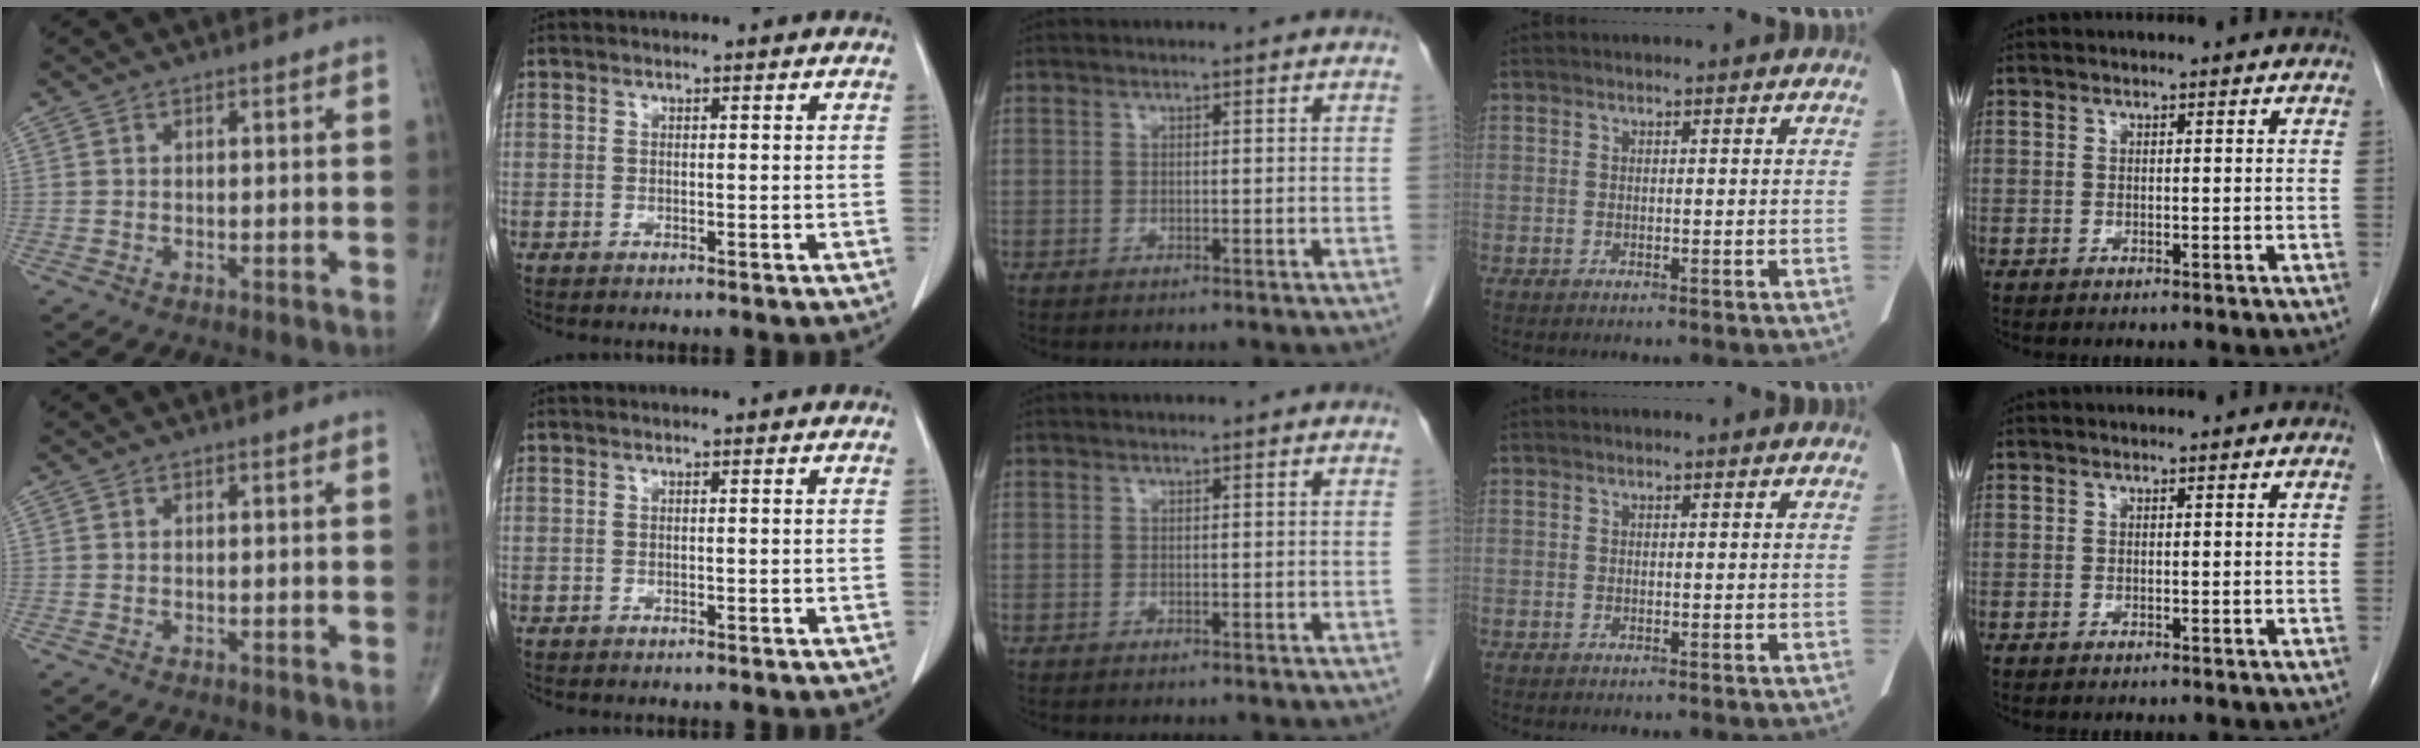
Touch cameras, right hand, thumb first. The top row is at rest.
{}